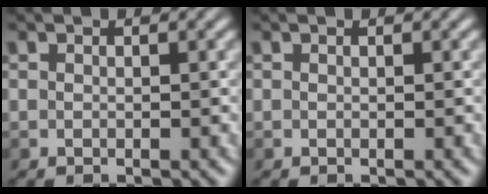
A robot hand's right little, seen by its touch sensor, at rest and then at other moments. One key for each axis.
{"total": 0.0}